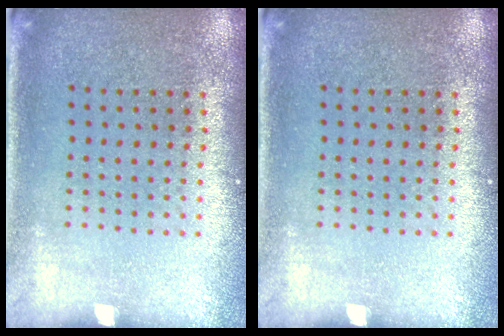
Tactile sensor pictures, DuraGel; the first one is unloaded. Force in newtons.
{"total": 0.0}